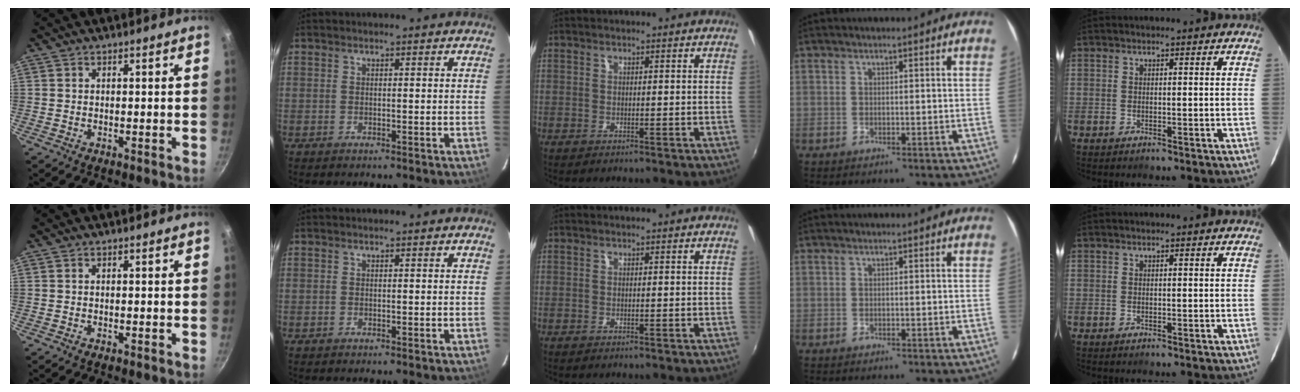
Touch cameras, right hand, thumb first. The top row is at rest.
{}